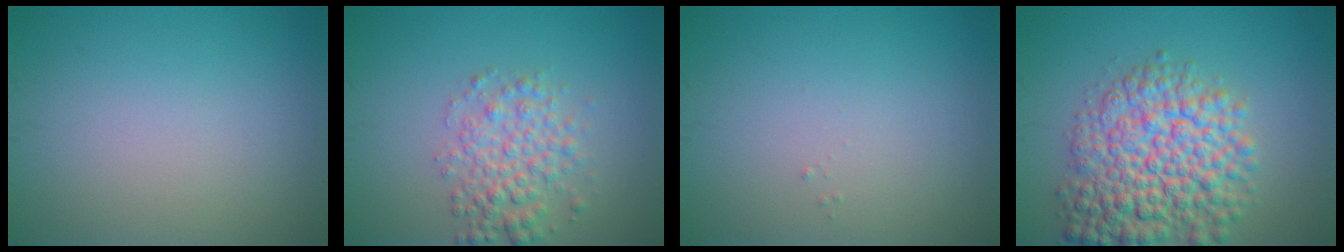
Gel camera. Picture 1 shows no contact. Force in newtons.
{"total": 3.7, "press": 3.7, "slide": 0.1}
{"total": 0.0}
{"total": 9.2, "press": 9.2, "slide": 0.3}